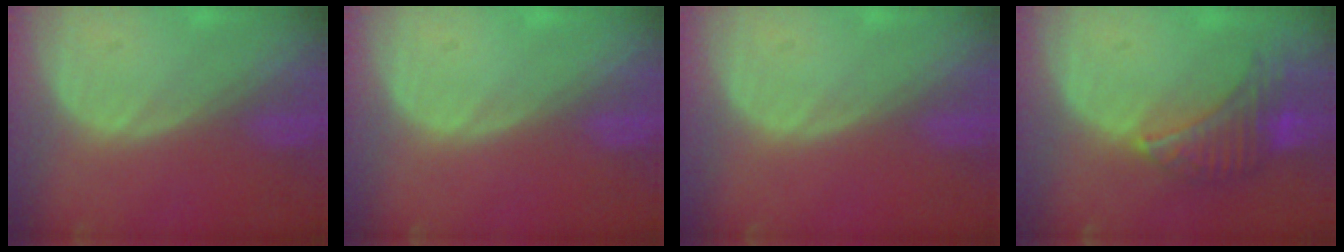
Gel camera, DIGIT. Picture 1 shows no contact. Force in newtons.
{"total": 0.0}
{"total": 0.0}
{"total": 7.7, "press": 7.0, "slide": 3.2}